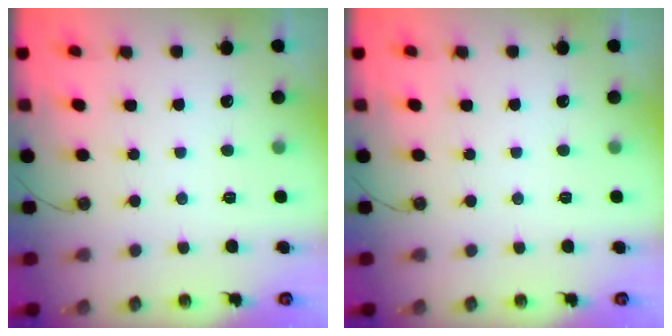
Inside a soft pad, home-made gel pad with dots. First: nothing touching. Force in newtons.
{"total": 0.0}